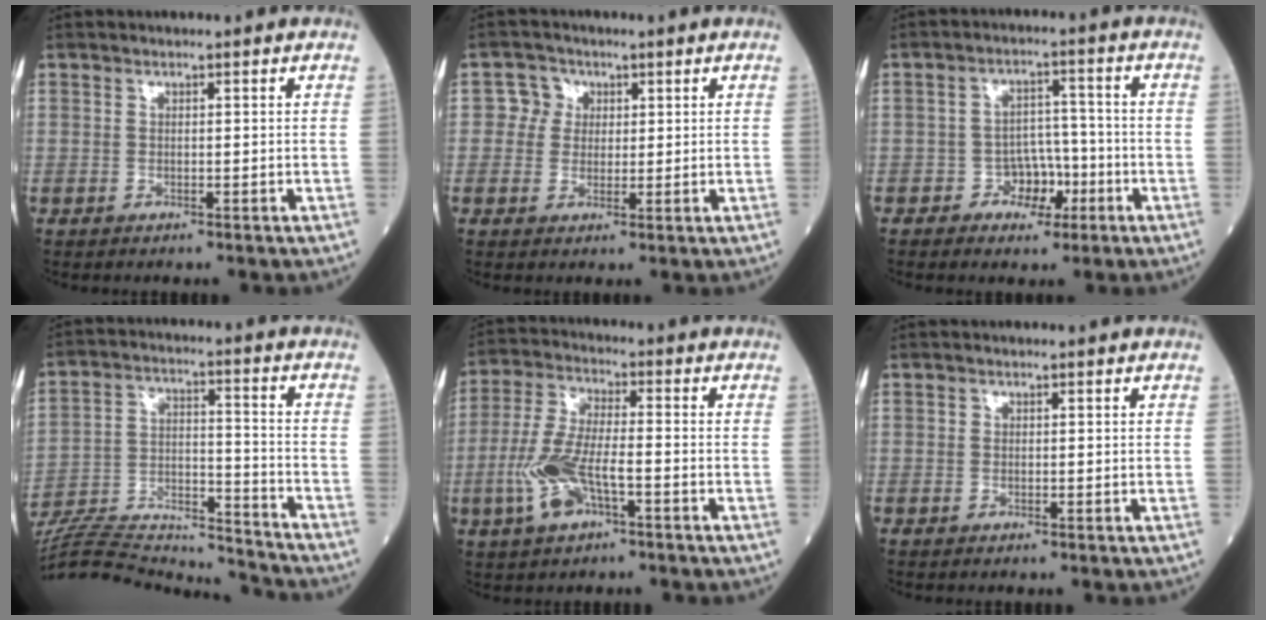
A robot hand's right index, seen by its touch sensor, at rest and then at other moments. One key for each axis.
{"total": 3.5, "fx": 0.8, "fy": 3.4, "fz": 0.3, "tx": 0.001, "ty": 0.008, "tz": 0.010}
{"total": 5.0, "fx": -2.2, "fy": 3.8, "fz": 2.4, "tx": -0.027, "ty": 0.015, "tz": -0.035}
{"total": 21.3, "fx": -20.6, "fy": 1.8, "fz": 5.0, "tx": -0.120, "ty": 0.009, "tz": -0.328}
{"total": 9.6, "fx": -3.3, "fy": 3.0, "fz": 8.5, "tx": -0.192, "ty": 0.002, "tz": -0.062}
{"total": 0.0}